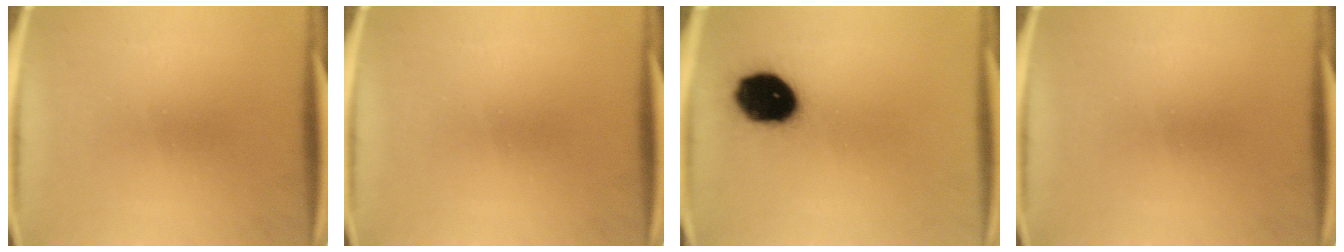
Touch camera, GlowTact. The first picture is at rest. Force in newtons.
{"total": 0.0}
{"total": 15.4}
{"total": 0.0}